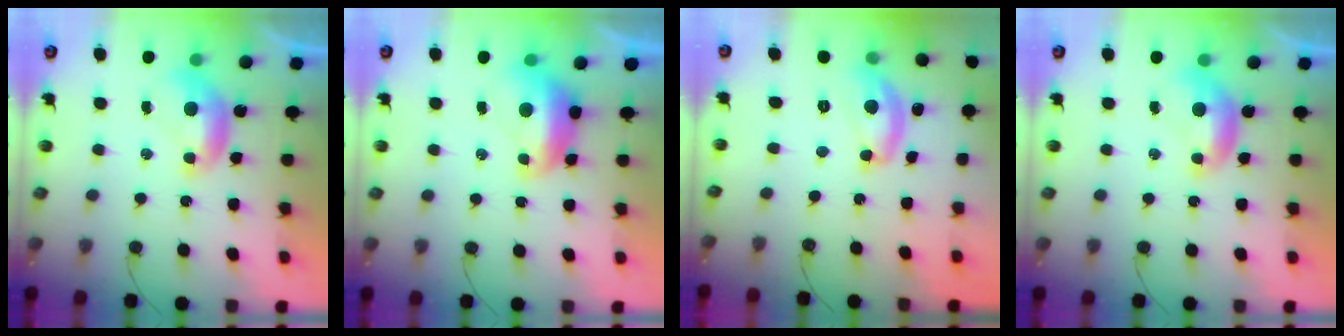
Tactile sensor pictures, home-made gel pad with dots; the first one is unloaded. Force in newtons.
{"total": 2.8, "press": 2.7, "slide": 0.9}
{"total": 9.2, "press": 9.1, "slide": 0.8}
{"total": 0.0}